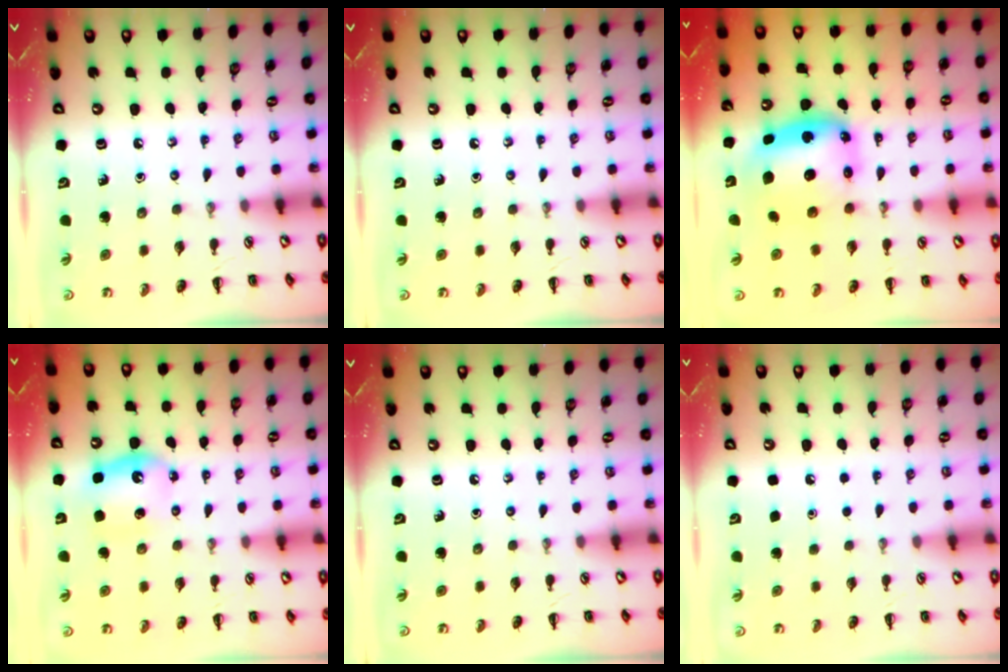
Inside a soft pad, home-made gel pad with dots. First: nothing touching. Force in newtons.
{"total": 0.0}
{"total": 7.2, "press": 7.1, "slide": 1.7}
{"total": 6.5, "press": 6.4, "slide": 1.1}
{"total": 0.0}
{"total": 1.7, "press": 1.7, "slide": 0.1}